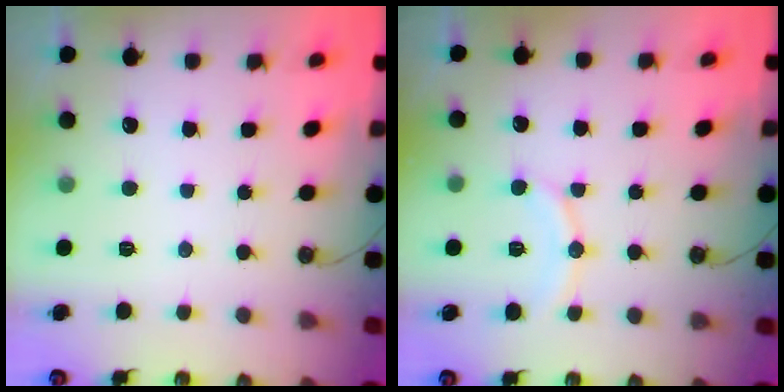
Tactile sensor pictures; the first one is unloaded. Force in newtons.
{"total": 10.3, "press": 10.3, "slide": 1.0}